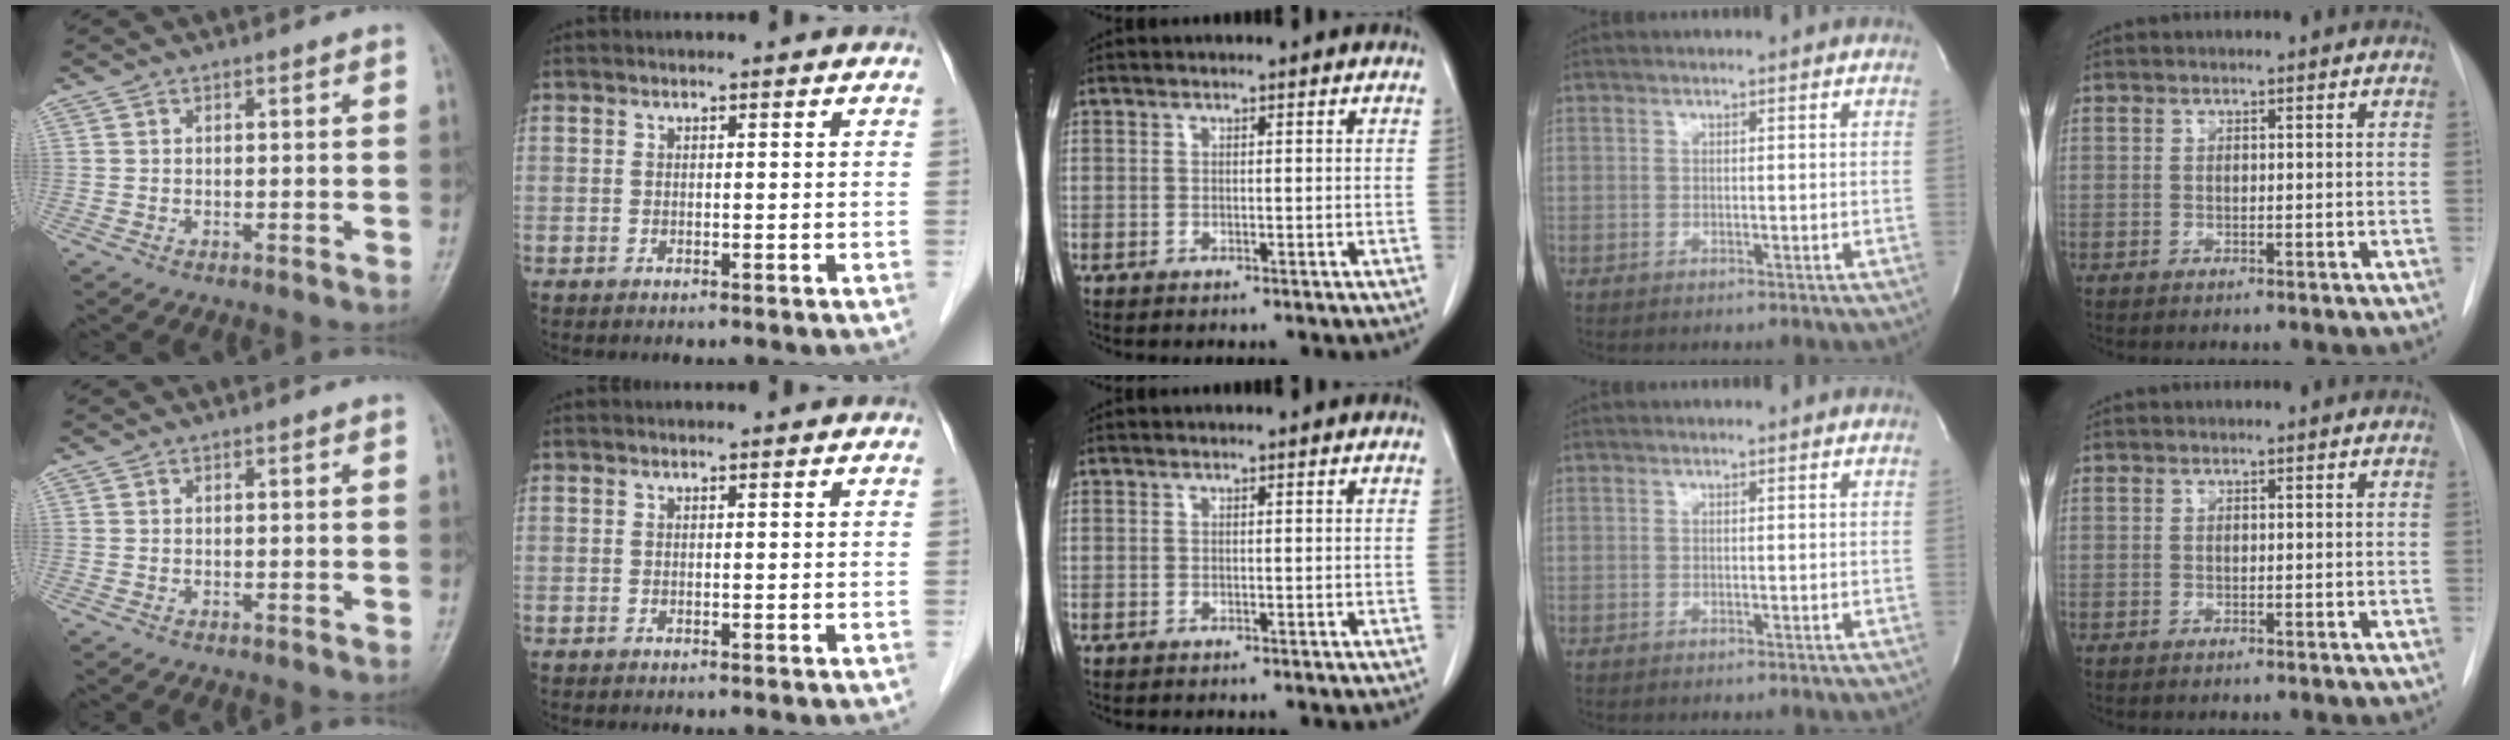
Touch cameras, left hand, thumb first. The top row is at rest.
{}